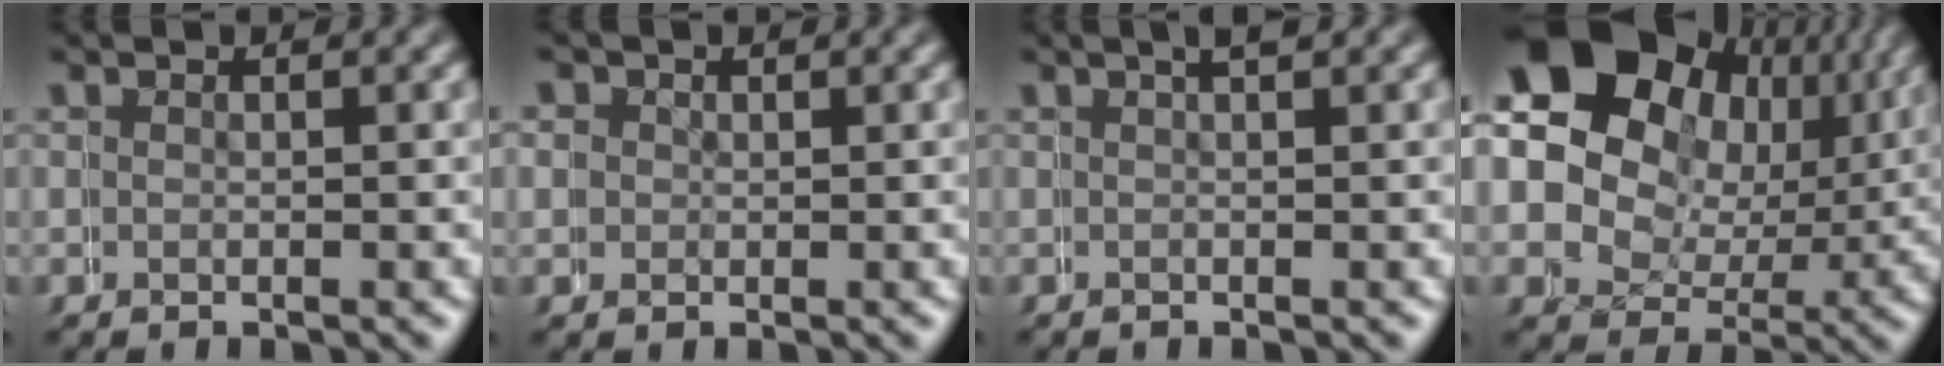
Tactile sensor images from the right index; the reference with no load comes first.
{"total": 2.6, "force": [1.0, 2.4, -0.1], "torque": [-0.019, -0.011, 0.017]}
{"total": 1.4, "force": [0.9, -0.5, 0.8], "torque": [0.000, 0.016, 0.011]}
{"total": 19.2, "force": [6.3, 15.8, 9.0], "torque": [-0.178, 0.000, 0.084]}